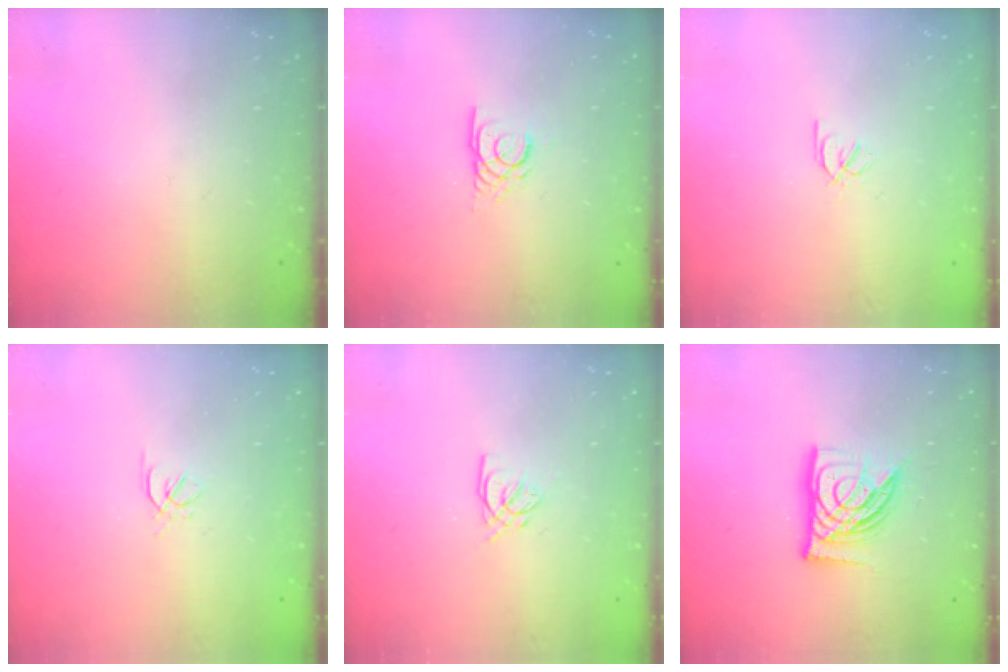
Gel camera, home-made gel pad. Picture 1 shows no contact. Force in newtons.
{"total": 3.4, "press": 3.4, "slide": 0.2}
{"total": 2.1, "press": 2.1, "slide": 0.1}
{"total": 1.7, "press": 1.6, "slide": 0.5}
{"total": 4.2, "press": 4.1, "slide": 0.4}
{"total": 14.8, "press": 14.6, "slide": 1.9}